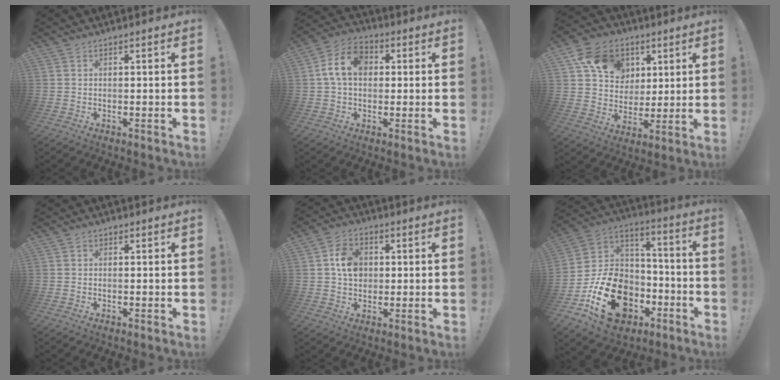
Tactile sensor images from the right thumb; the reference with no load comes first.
{"total": 11.2, "force": [1.9, 8.2, 7.4], "torque": [-0.130, 0.018, 0.039]}
{"total": 15.3, "force": [6.2, 12.5, 6.4], "torque": [-0.088, -0.015, 0.125]}
{"total": 0.6, "force": [0.0, 0.6, 0.1], "torque": [0.004, 0.000, -0.001]}
{"total": 8.3, "force": [1.0, 6.8, 4.7], "torque": [-0.068, 0.013, 0.023]}
{"total": 23.8, "force": [-9.5, 16.6, 14.1], "torque": [-0.238, 0.064, -0.138]}